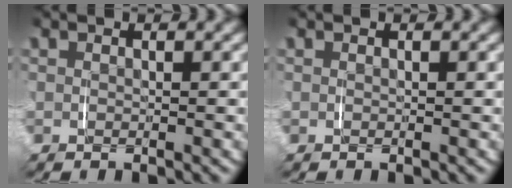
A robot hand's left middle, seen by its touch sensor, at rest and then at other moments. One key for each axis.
{"total": 0.0}